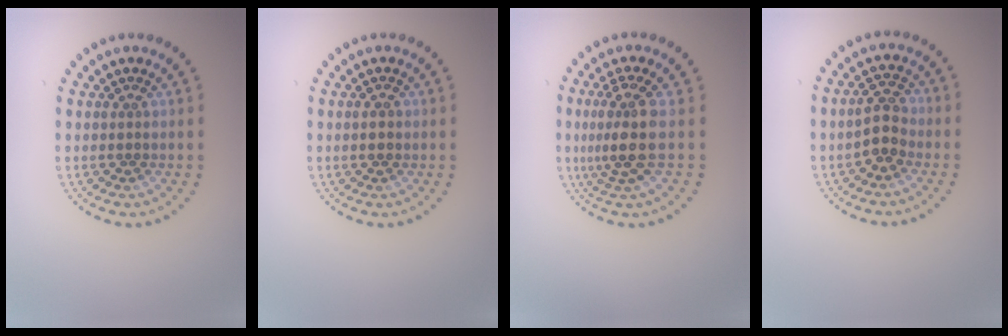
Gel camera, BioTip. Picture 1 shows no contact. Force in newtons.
{"total": 1.5, "press": 1.5, "slide": 0.1}
{"total": 3.7, "press": 2.8, "slide": 2.4}
{"total": 2.7, "press": 2.6, "slide": 0.7}